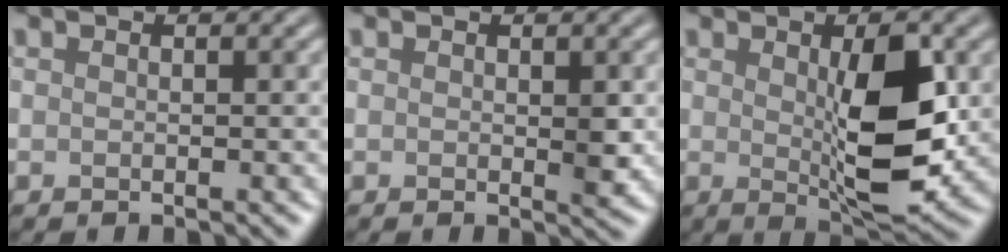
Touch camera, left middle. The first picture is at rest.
{"total": 1.2, "force": [0.1, 0.1, 1.2], "torque": [-0.019, -0.004, 0.004]}
{"total": 7.1, "force": [0.3, 2.2, 6.7], "torque": [-0.110, -0.008, 0.012]}